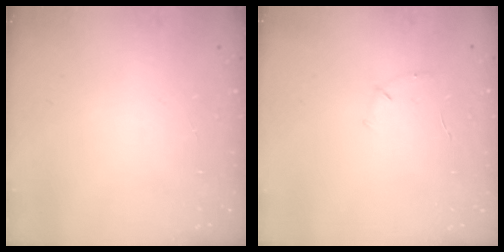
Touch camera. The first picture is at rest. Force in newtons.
{"total": 4.3, "press": 4.2, "slide": 1.1}